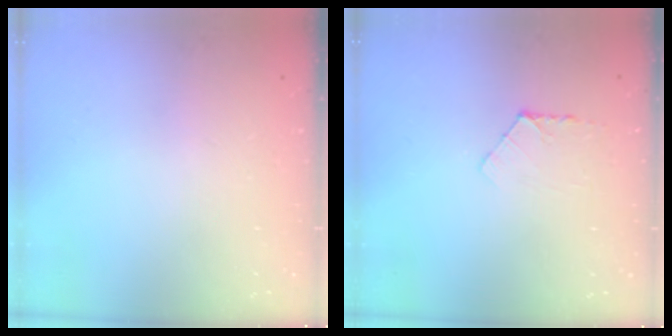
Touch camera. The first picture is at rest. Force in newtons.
{"total": 4.5, "press": 4.5, "slide": 0.5}